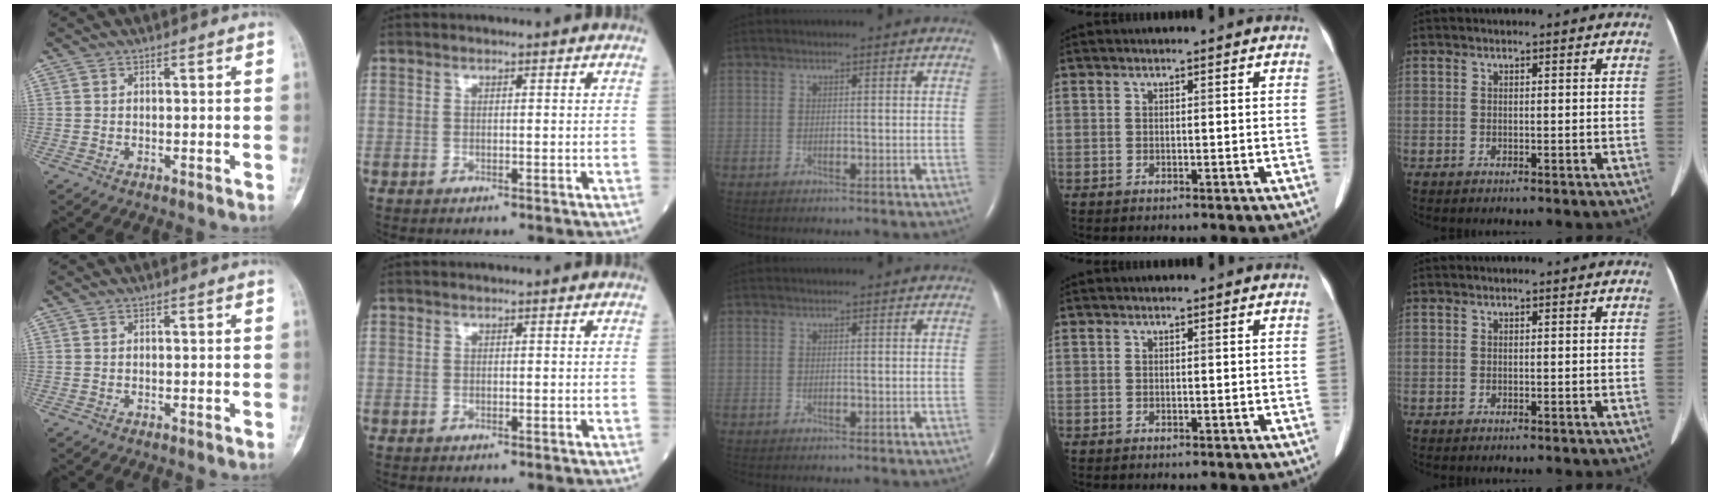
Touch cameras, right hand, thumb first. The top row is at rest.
{}